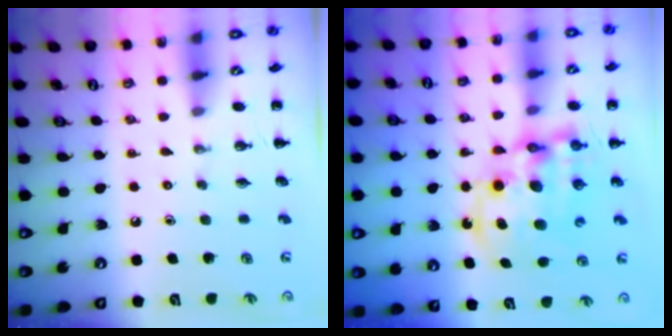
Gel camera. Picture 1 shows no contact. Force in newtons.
{"total": 14.1, "press": 13.7, "slide": 3.3}